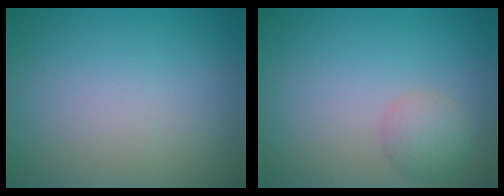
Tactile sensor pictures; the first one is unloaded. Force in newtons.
{"total": 2.2, "press": 2.2, "slide": 0.1}